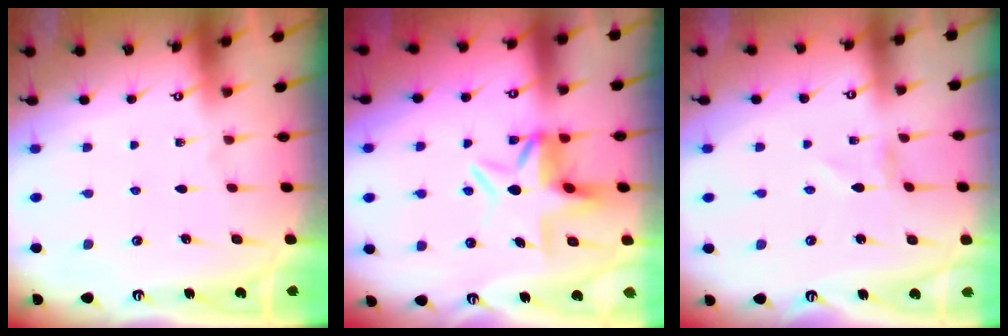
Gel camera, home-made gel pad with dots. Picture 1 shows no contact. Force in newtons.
{"total": 6.9, "press": 6.5, "slide": 2.4}
{"total": 0.9, "press": 0.9, "slide": 0.1}